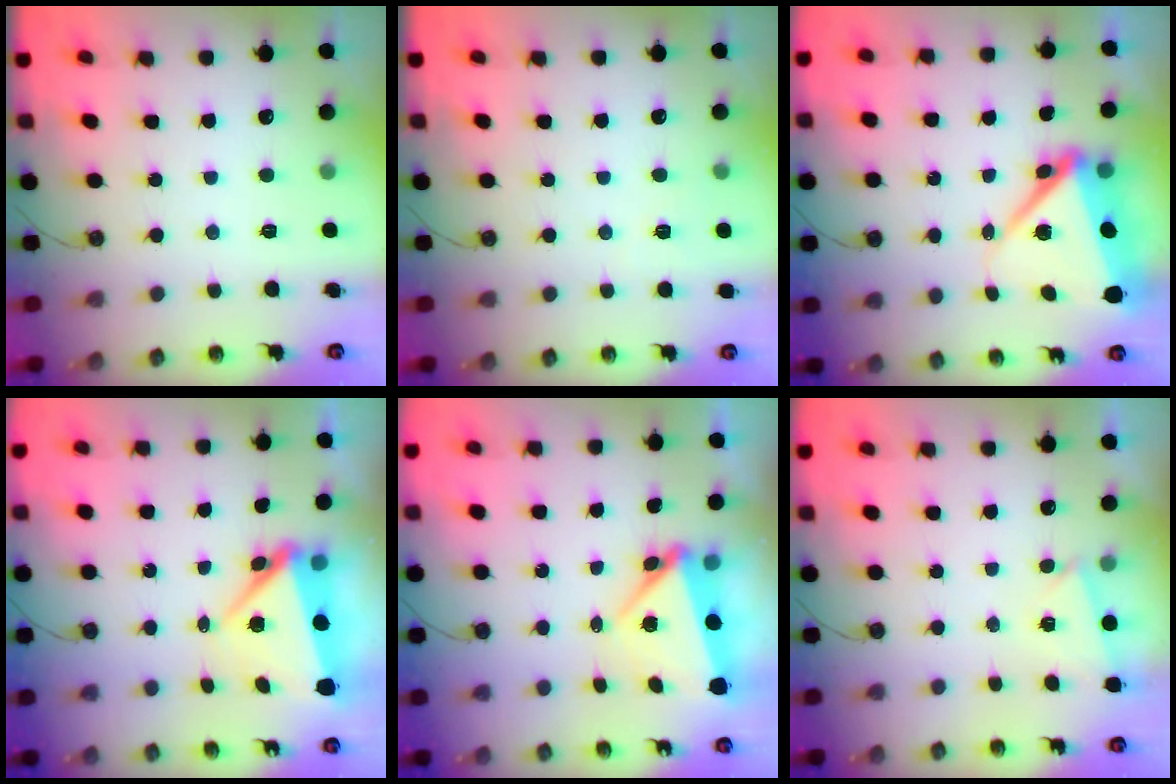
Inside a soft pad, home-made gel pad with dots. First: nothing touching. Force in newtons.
{"total": 2.4, "press": 2.2, "slide": 1.0}
{"total": 12.4, "press": 12.3, "slide": 1.5}
{"total": 7.5, "press": 7.4, "slide": 1.3}
{"total": 5.3, "press": 5.2, "slide": 0.7}
{"total": 2.8, "press": 1.5, "slide": 2.3}